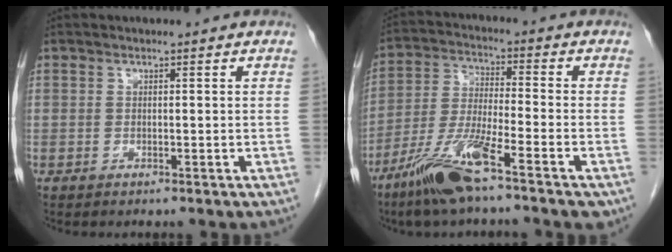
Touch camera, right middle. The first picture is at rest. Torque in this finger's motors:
{"motor_torque": [0.91, -1.18, 0.29, 0.09]}